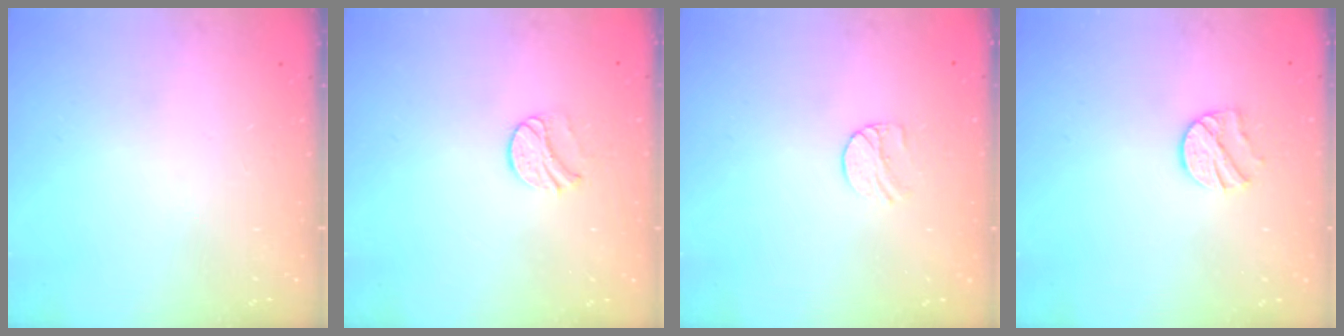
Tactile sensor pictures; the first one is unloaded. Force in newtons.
{"total": 7.7, "press": 7.7, "slide": 0.7}
{"total": 7.2, "press": 7.2, "slide": 0.7}
{"total": 8.9, "press": 8.9, "slide": 0.2}